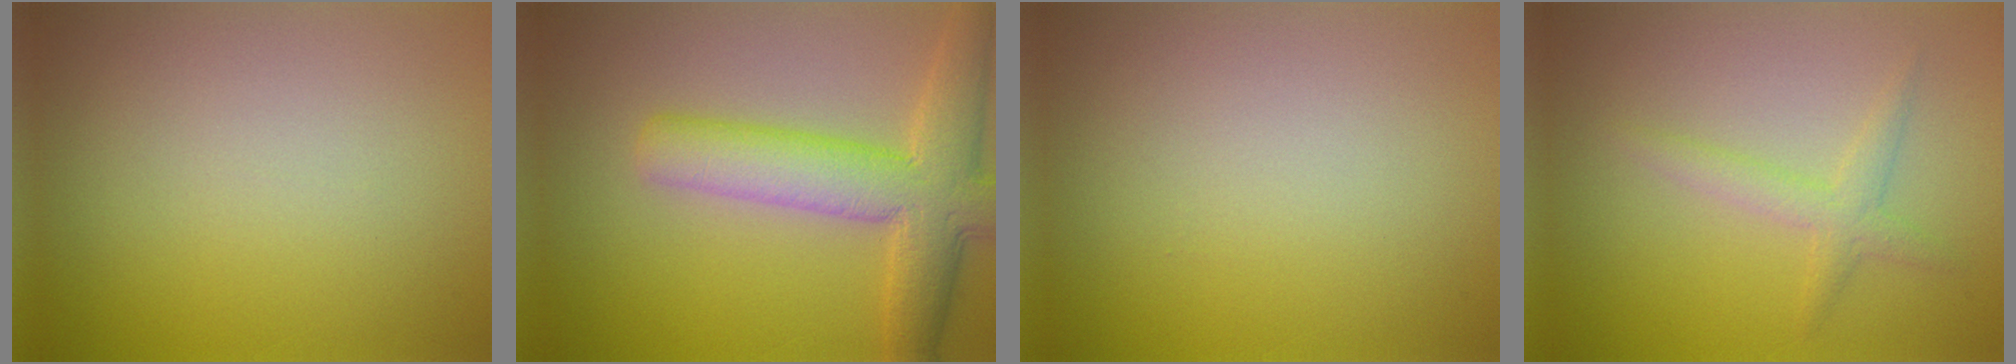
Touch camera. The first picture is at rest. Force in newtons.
{"total": 7.5, "press": 7.5, "slide": 0.2}
{"total": 0.0}
{"total": 1.9, "press": 1.9, "slide": 0.1}